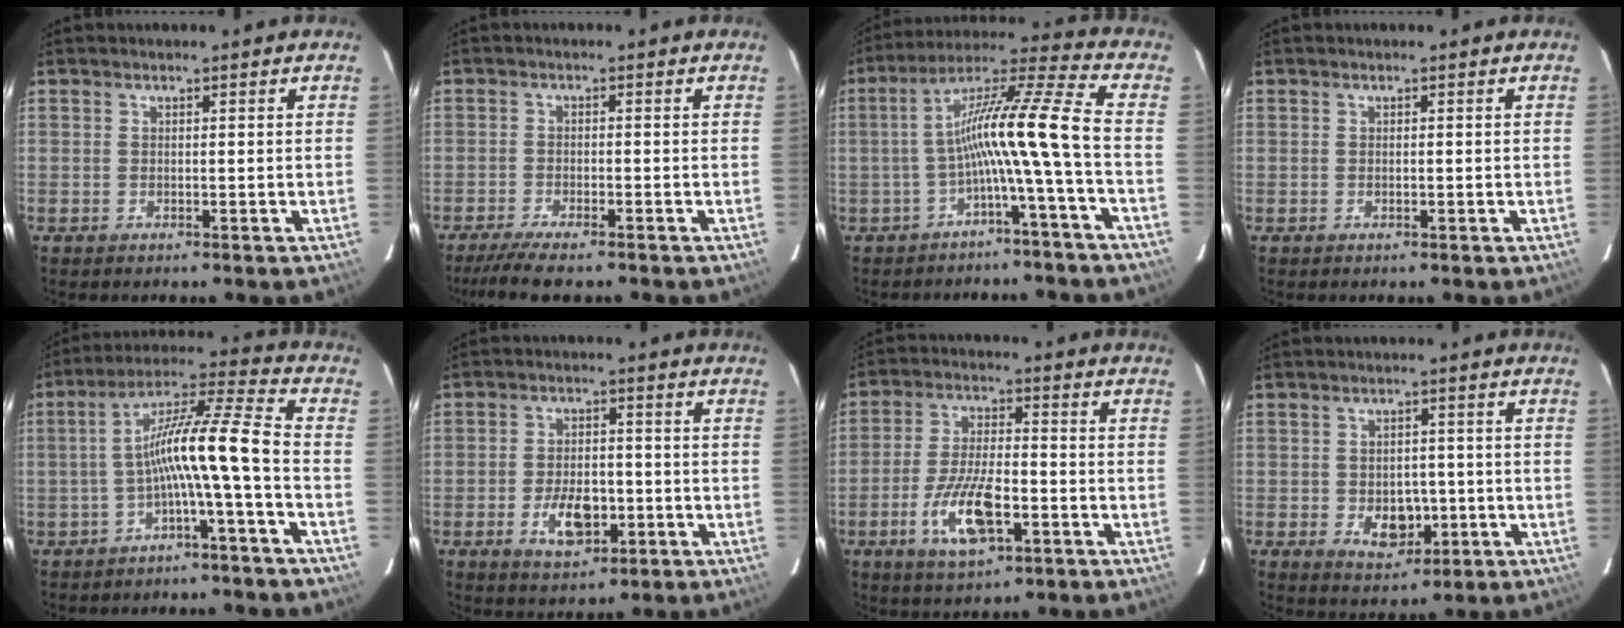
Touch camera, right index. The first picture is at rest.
{"total": 7.2, "force": [-5.9, 0.9, 4.1], "torque": [-0.065, -0.015, -0.095]}
{"total": 11.6, "force": [-2.5, -1.8, 11.2], "torque": [-0.189, 0.037, -0.048]}
{"total": 0.0}
{"total": 10.9, "force": [-2.6, -0.9, 10.6], "torque": [-0.179, 0.033, -0.049]}
{"total": 6.9, "force": [-2.3, 3.5, 5.5], "torque": [-0.099, -0.001, -0.034]}
{"total": 10.4, "force": [-4.0, 3.2, 9.0], "torque": [-0.182, -0.005, -0.070]}
{"total": 5.7, "force": [-1.3, 3.9, 4.0], "torque": [-0.054, 0.001, -0.010]}